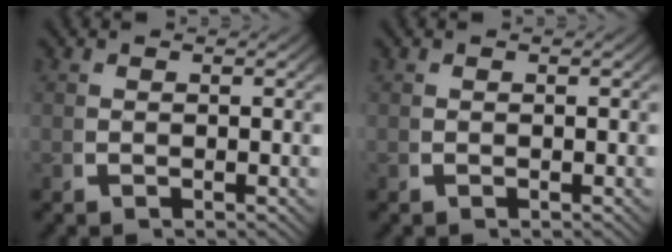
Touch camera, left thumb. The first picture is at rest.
{"total": 0.0}